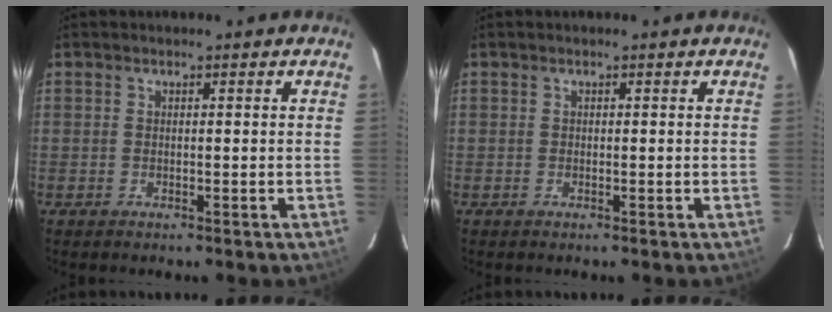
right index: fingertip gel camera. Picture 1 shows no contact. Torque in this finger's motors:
{"motor_torque": [0.19, 0.13, 0.05, 0.01]}